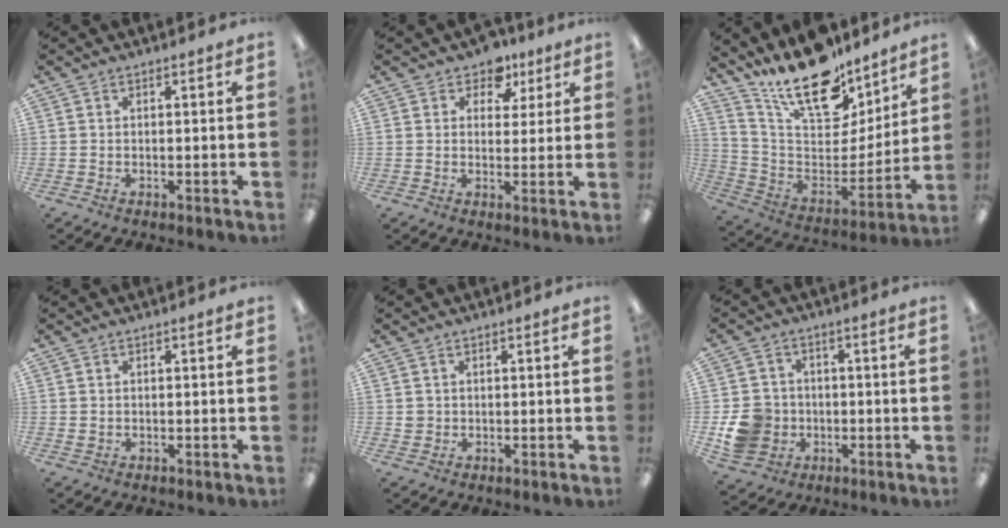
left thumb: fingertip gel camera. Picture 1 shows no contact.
{"total": 6.4, "force": [4.2, 4.5, 1.8], "torque": [-0.026, -0.019, 0.073]}
{"total": 20.5, "force": [16.3, 7.8, 9.8], "torque": [-0.177, -0.119, 0.289]}
{"total": 0.7, "force": [0.4, 0.6, 0.0], "torque": [0.000, 0.003, 0.007]}
{"total": 1.7, "force": [0.7, 1.5, 0.2], "torque": [-0.006, 0.003, 0.012]}
{"total": 9.7, "force": [-1.8, 8.9, 3.2], "torque": [-0.074, 0.021, -0.025]}